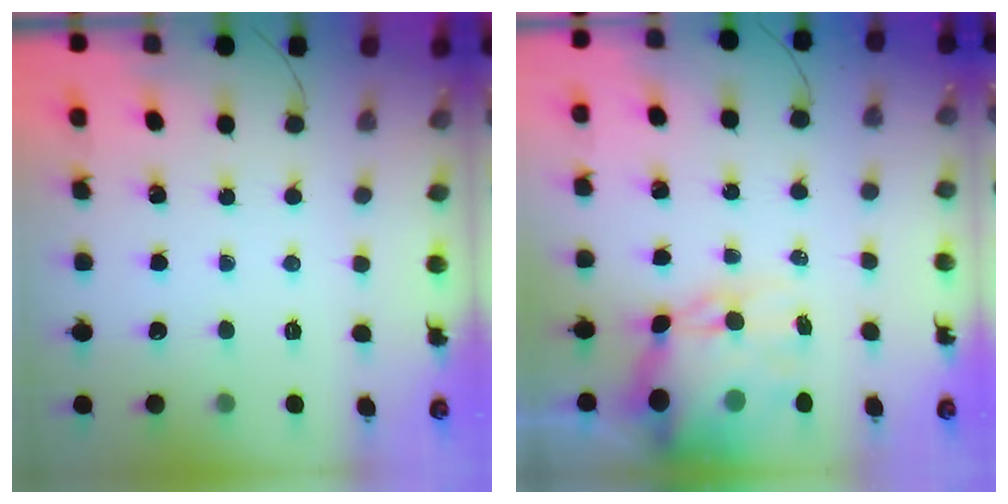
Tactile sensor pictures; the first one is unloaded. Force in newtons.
{"total": 12.9, "press": 12.6, "slide": 2.9}